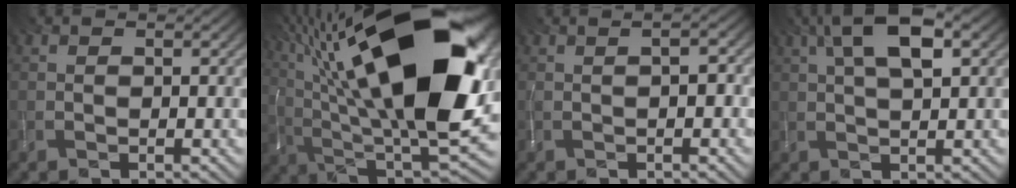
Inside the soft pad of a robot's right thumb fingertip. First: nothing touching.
{"total": 23.0, "force": [6.9, 8.3, 20.3], "torque": [-0.371, 0.047, 0.115]}
{"total": 1.5, "force": [-0.2, 0.4, 1.4], "torque": [-0.031, 0.001, 0.004]}
{"total": 7.8, "force": [3.2, 2.5, 6.7], "torque": [-0.126, 0.026, 0.054]}